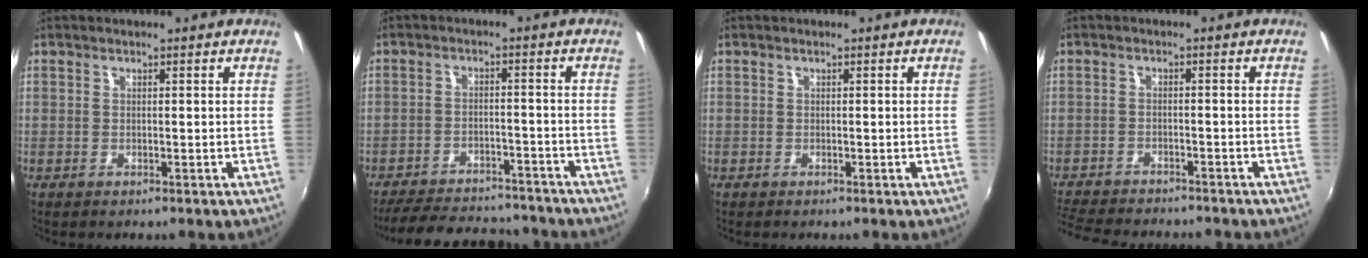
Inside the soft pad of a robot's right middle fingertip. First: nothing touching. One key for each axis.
{"total": 18.4, "fx": -16.0, "fy": 5.6, "fz": 7.1, "tx": -0.158, "ty": 0.003, "tz": -0.215}
{"total": 0.0}
{"total": 10.9, "fx": -9.9, "fy": 2.3, "fz": 3.9, "tx": -0.105, "ty": -0.014, "tz": -0.159}